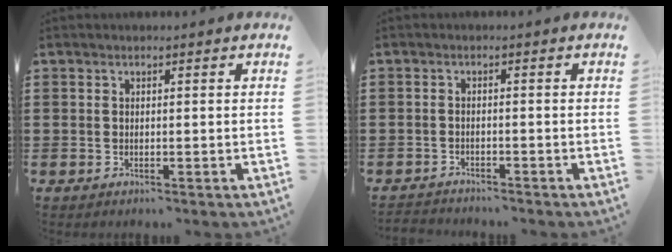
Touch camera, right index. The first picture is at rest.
{"total": 1.4, "force": [-1.4, 0.0, -0.4], "torque": [0.003, 0.005, -0.031]}